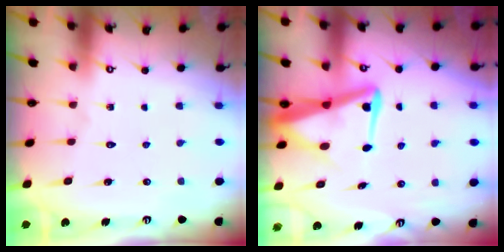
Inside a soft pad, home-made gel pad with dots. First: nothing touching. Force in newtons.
{"total": 7.8, "press": 7.8, "slide": 1.0}